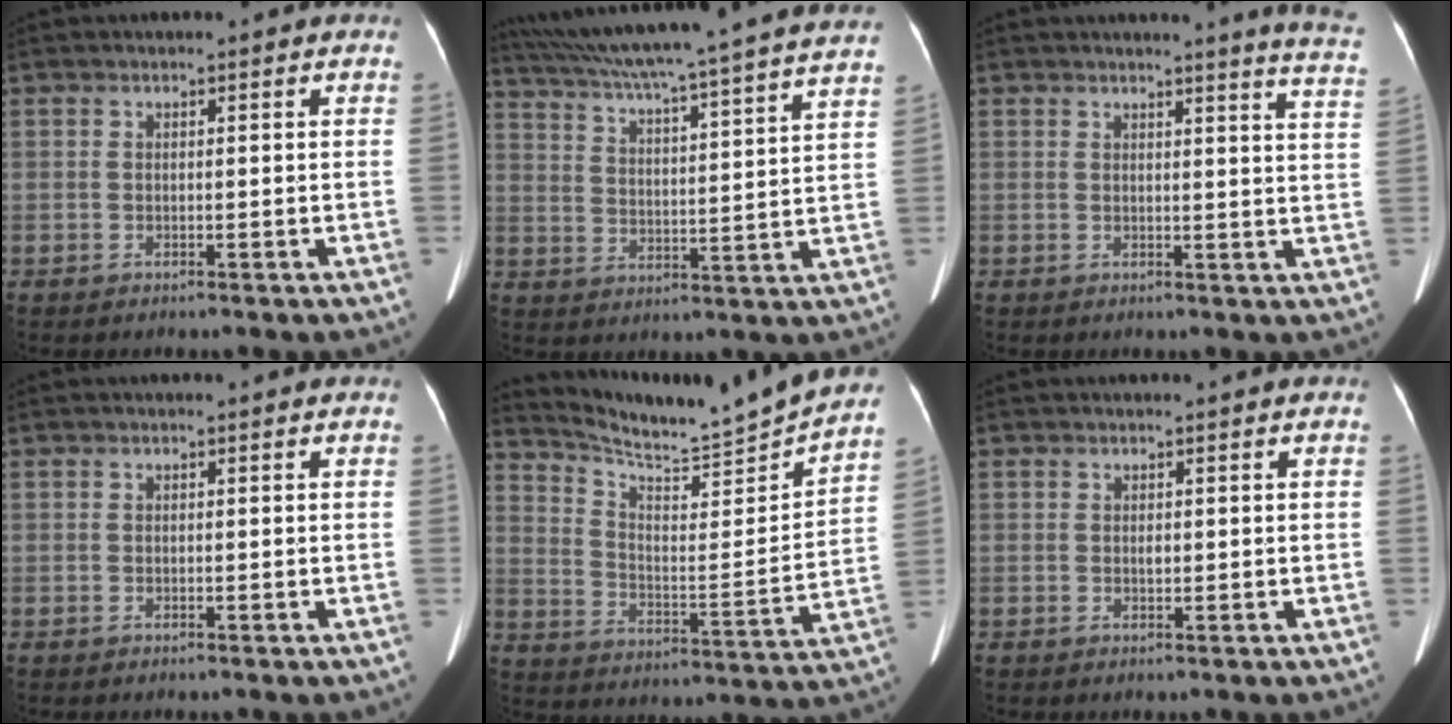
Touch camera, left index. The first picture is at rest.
{"total": 27.4, "force": [24.3, -1.1, 12.5], "torque": [-0.212, -0.025, 0.328]}
{"total": 8.9, "force": [8.3, -1.2, 3.0], "torque": [-0.028, -0.070, 0.064]}
{"total": 0.0}
{"total": 20.1, "force": [18.9, -1.0, 6.8], "torque": [-0.124, -0.064, 0.274]}
{"total": 0.6, "force": [0.2, 0.4, 0.4], "torque": [-0.006, 0.004, 0.005]}